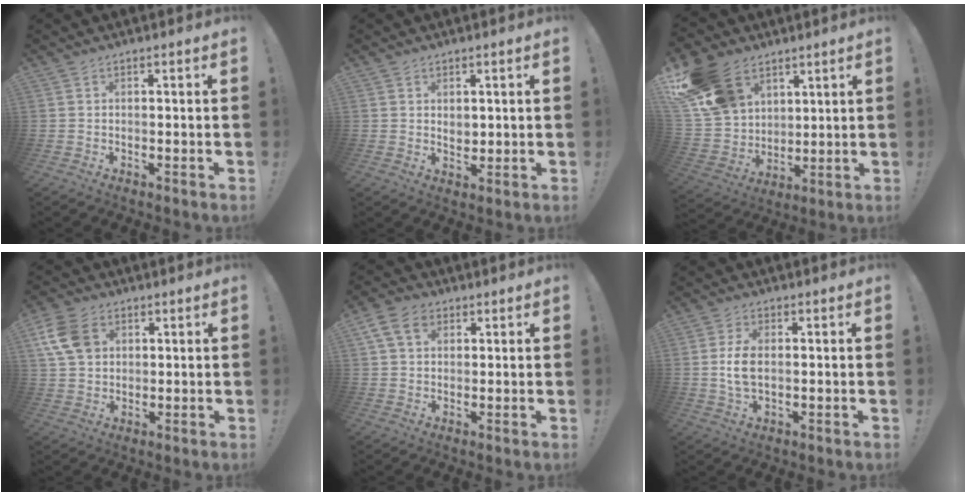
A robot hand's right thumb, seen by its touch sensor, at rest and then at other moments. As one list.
[{"total": 2.8, "force": [1.2, 2.2, 1.1], "torque": [-0.006, -0.008, 0.019]}, {"total": 18.7, "force": [10.1, 12.9, 8.9], "torque": [-0.171, -0.050, 0.200]}, {"total": 11.3, "force": [3.8, 8.5, 6.5], "torque": [-0.117, -0.001, 0.078]}, {"total": 8.3, "force": [3.3, 5.8, 4.9], "torque": [-0.093, 0.002, 0.065]}, {"total": 6.5, "force": [-0.1, 3.5, 5.4], "torque": [-0.107, 0.000, -0.003]}]